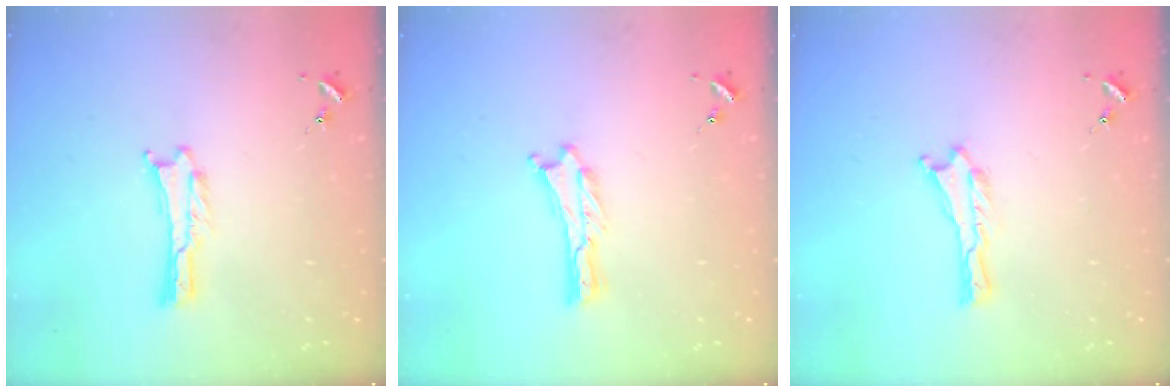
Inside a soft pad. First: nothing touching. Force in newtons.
{"total": 0.0}
{"total": 0.0}